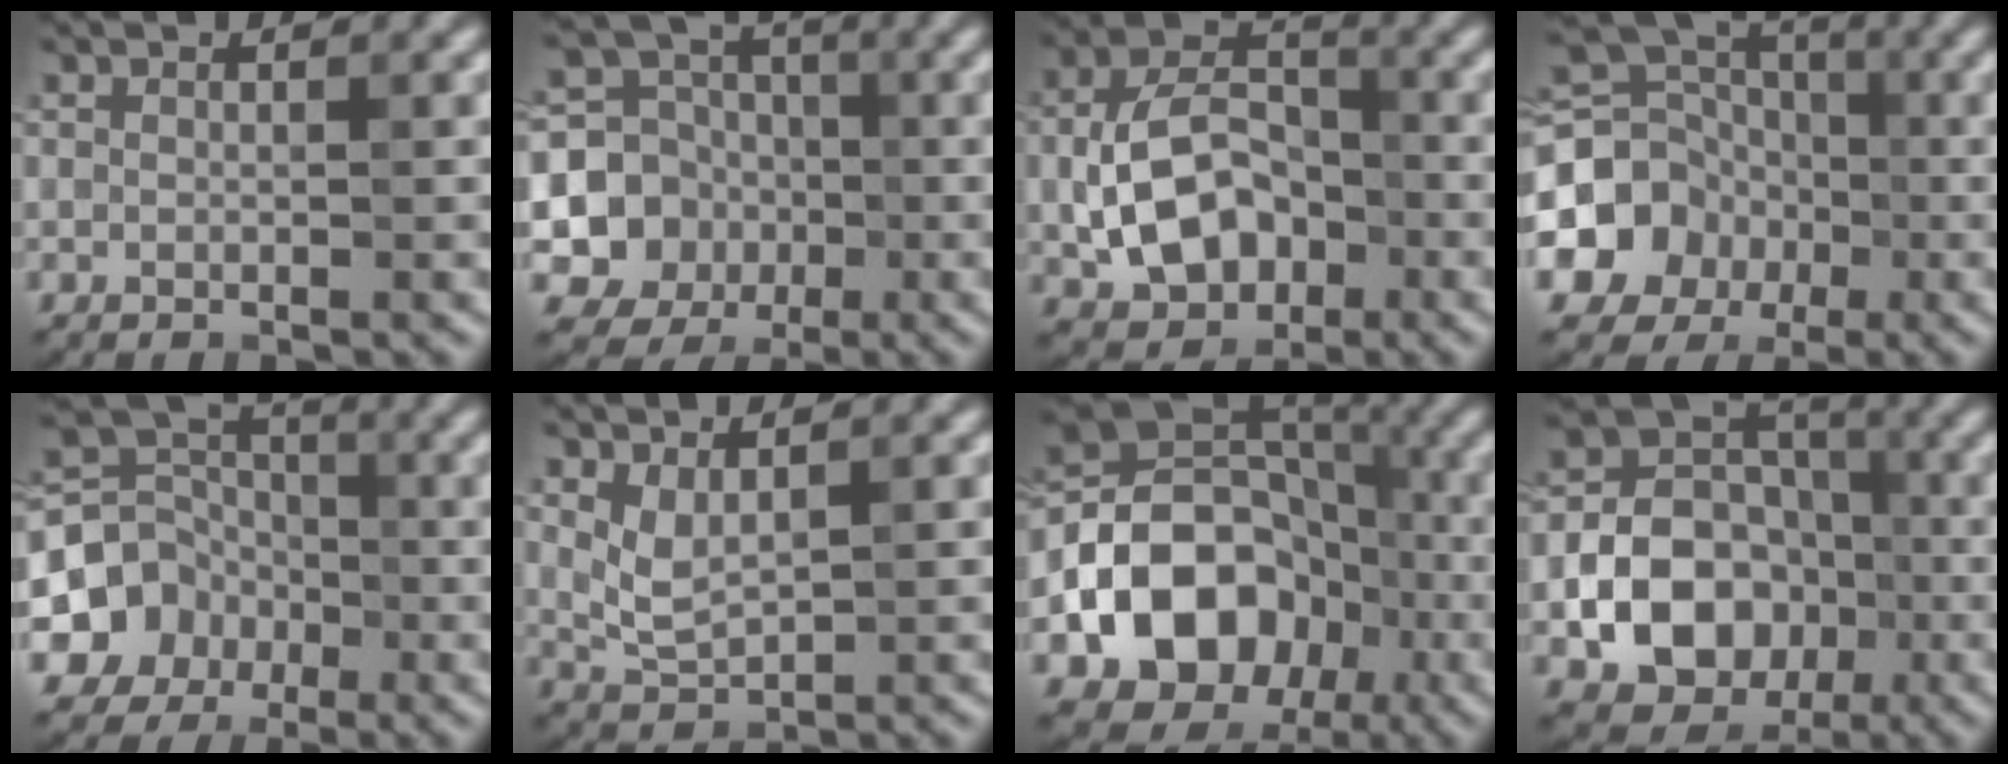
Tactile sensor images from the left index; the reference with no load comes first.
{"total": 6.1, "force": [-1.4, 5.6, 2.0], "torque": [-0.027, -0.005, -0.036]}
{"total": 7.8, "force": [-1.8, 5.4, 5.4], "torque": [-0.102, 0.003, -0.031]}
{"total": 11.6, "force": [-2.9, 10.5, 3.9], "torque": [-0.088, -0.009, -0.076]}
{"total": 6.2, "force": [-2.2, 5.6, 1.5], "torque": [-0.013, 0.009, -0.066]}
{"total": 2.4, "force": [1.1, 1.1, 1.8], "torque": [-0.043, -0.005, 0.029]}
{"total": 11.5, "force": [-3.6, 8.8, 6.5], "torque": [-0.092, 0.006, -0.069]}
{"total": 9.2, "force": [-2.5, 7.2, 5.0], "torque": [-0.075, -0.008, -0.051]}